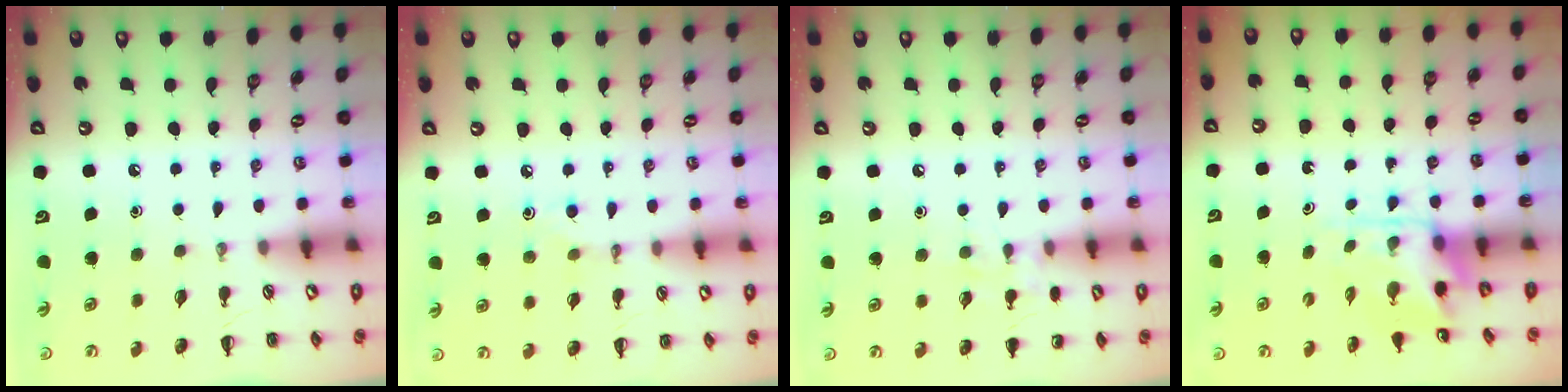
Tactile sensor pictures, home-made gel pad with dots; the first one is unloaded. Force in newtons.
{"total": 3.9, "press": 3.8, "slide": 1.1}
{"total": 7.0, "press": 6.7, "slide": 2.0}
{"total": 4.6, "press": 4.5, "slide": 0.7}